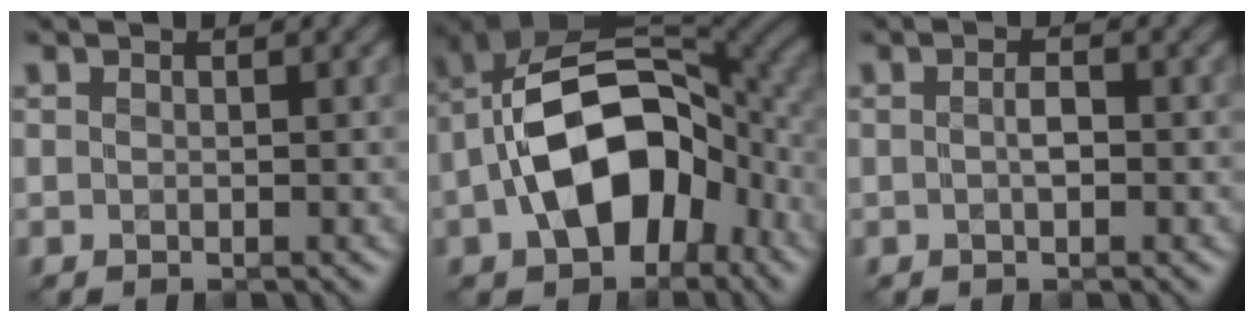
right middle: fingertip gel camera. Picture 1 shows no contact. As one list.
[{"total": 14.1, "force": [-3.1, 8.8, 10.6], "torque": [-0.188, -0.001, -0.067]}, {"total": 1.4, "force": [-0.4, 0.6, 1.2], "torque": [-0.026, 0.001, -0.008]}]